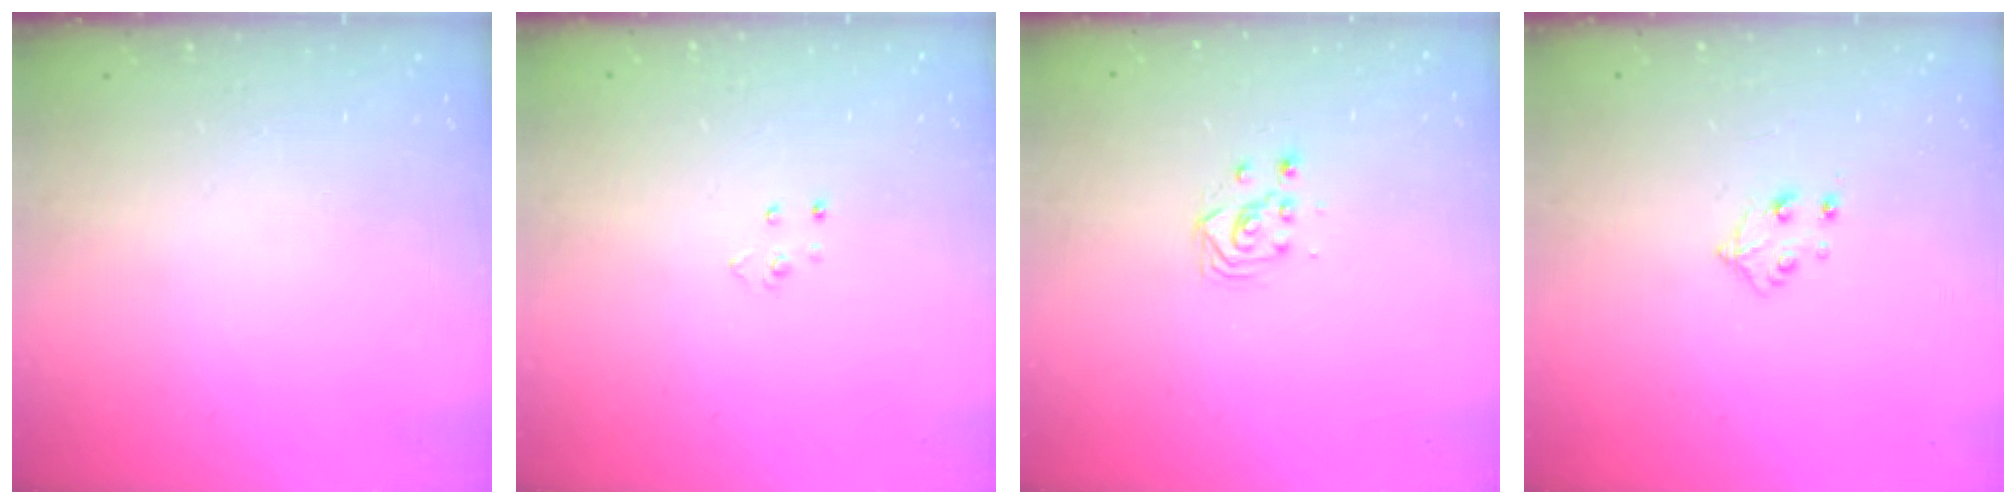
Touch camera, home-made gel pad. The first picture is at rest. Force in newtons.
{"total": 2.8, "press": 2.8, "slide": 0.3}
{"total": 3.0, "press": 3.0, "slide": 0.2}
{"total": 4.2, "press": 4.1, "slide": 0.8}